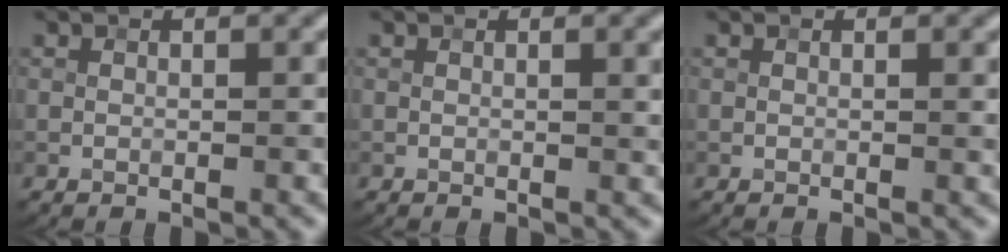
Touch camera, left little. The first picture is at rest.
{"total": 1.6, "force": [0.4, 0.4, 1.5], "torque": [-0.016, 0.003, 0.004]}
{"total": 0.6, "force": [0.1, 0.1, 0.6], "torque": [-0.006, 0.000, 0.001]}